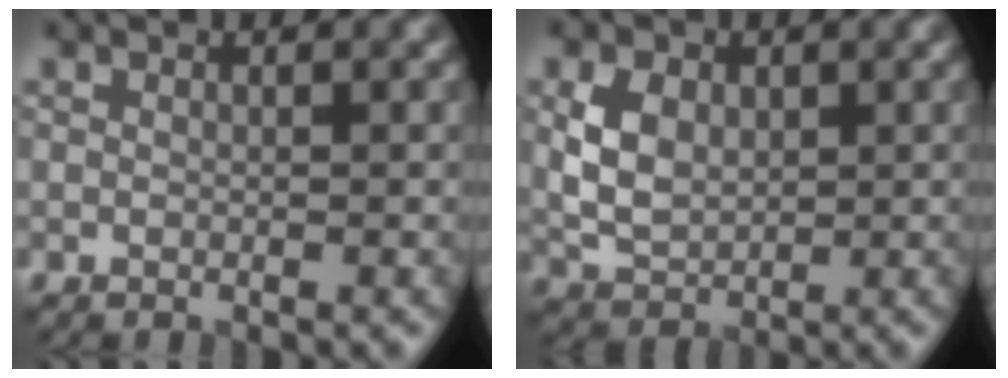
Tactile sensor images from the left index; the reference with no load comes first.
{"total": 3.9, "force": [0.6, 2.8, 2.6], "torque": [-0.056, -0.001, 0.011]}